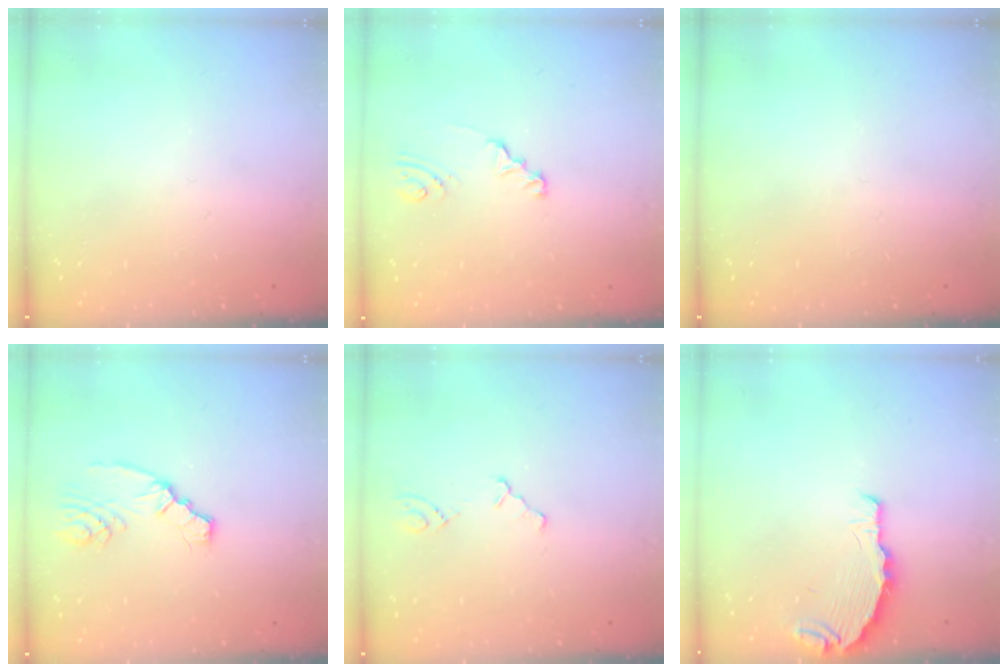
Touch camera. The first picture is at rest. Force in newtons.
{"total": 1.7, "press": 1.7, "slide": 0.1}
{"total": 0.0}
{"total": 3.4, "press": 3.4, "slide": 0.5}
{"total": 1.5, "press": 1.5, "slide": 0.3}
{"total": 4.5, "press": 4.4, "slide": 0.8}